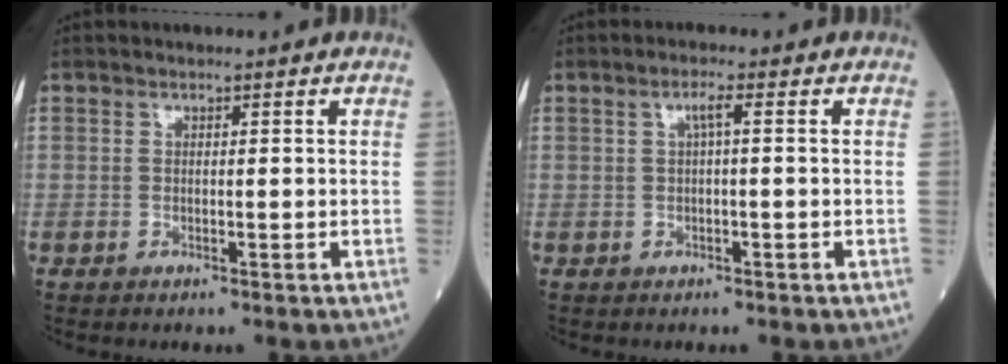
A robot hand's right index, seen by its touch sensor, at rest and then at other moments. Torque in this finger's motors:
{"motor_torque": [0.30, 0.02, 0.01, 0.02]}